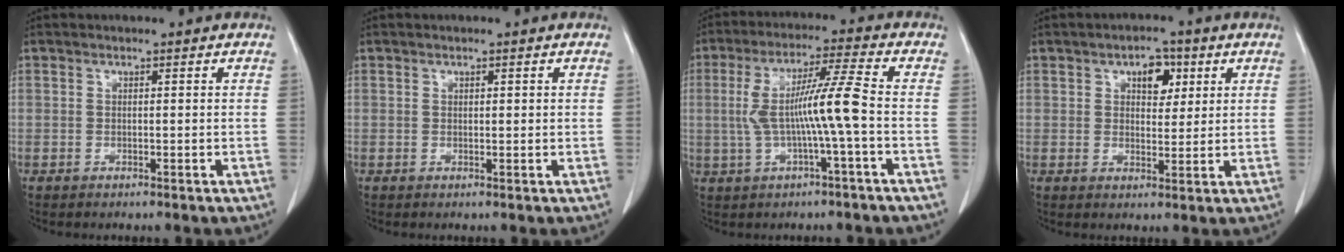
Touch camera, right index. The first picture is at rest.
{"total": 0.7, "force": [0.3, 0.2, 0.5], "torque": [-0.008, -0.001, 0.005]}
{"total": 9.4, "force": [-1.0, -0.6, 9.3], "torque": [-0.181, 0.017, -0.017]}
{"total": 4.8, "force": [2.1, 2.7, 3.3], "torque": [-0.047, 0.011, 0.032]}